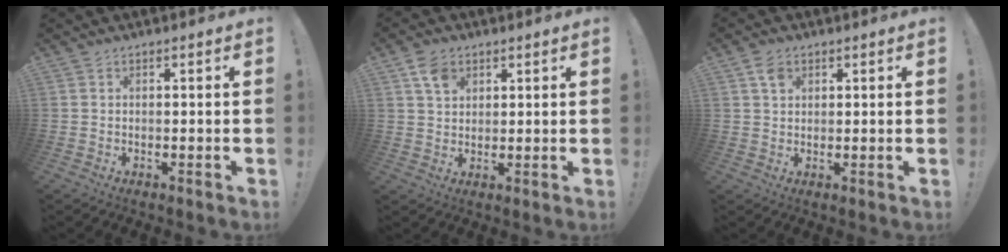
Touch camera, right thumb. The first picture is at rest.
{"total": 6.2, "force": [3.3, 4.4, 2.8], "torque": [-0.045, -0.006, 0.063]}
{"total": 3.7, "force": [1.9, 2.6, 1.9], "torque": [-0.025, -0.003, 0.033]}